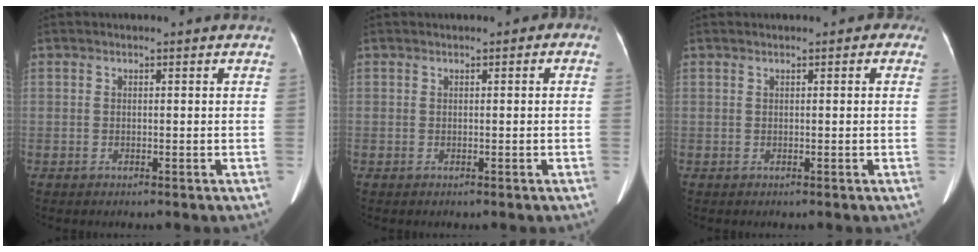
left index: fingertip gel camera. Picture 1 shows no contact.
{"total": 0.8, "force": [-0.1, 0.6, 0.5], "torque": [-0.002, 0.008, -0.003]}
{"total": 1.1, "force": [0.4, 0.6, 0.8], "torque": [-0.004, 0.009, 0.001]}